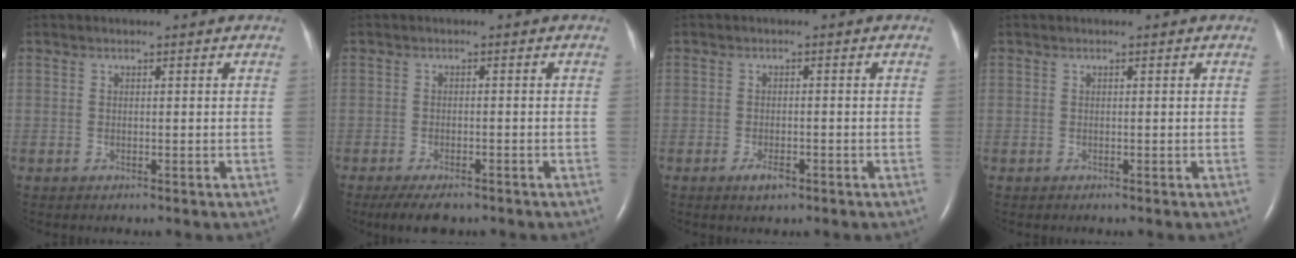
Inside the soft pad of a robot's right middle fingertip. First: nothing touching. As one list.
[{"total": 5.3, "force": [-4.0, 1.8, 3.0], "torque": [-0.048, -0.008, -0.062]}, {"total": 2.2, "force": [-1.4, 0.8, 1.6], "torque": [-0.031, -0.001, -0.022]}, {"total": 0.0}]